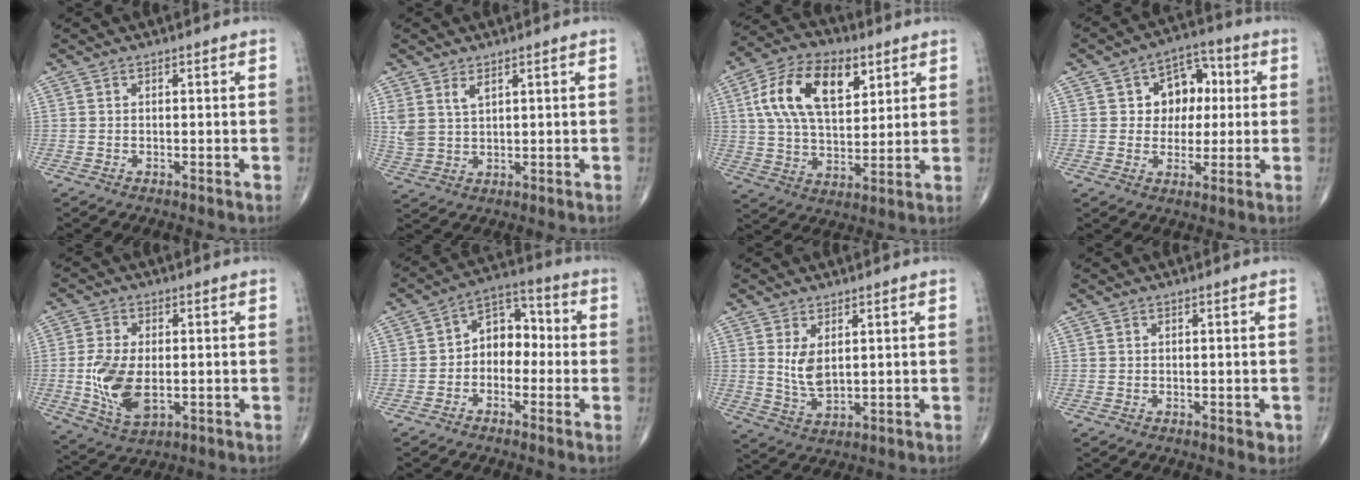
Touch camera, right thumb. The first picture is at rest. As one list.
[{"total": 4.6, "force": [2.5, 2.3, 3.1], "torque": [-0.064, -0.010, 0.061]}, {"total": 17.0, "force": [6.2, 9.5, 12.7], "torque": [-0.208, -0.005, 0.111]}, {"total": 10.1, "force": [1.7, 7.9, 6.0], "torque": [-0.032, 0.014, 0.021]}, {"total": 11.0, "force": [-1.0, 6.1, 9.1], "torque": [-0.181, -0.009, -0.010]}, {"total": 8.2, "force": [-1.1, 6.0, 5.5], "torque": [-0.051, 0.040, -0.037]}, {"total": 5.3, "force": [1.5, 2.7, 4.2], "torque": [-0.075, -0.018, 0.041]}, {"total": 1.2, "force": [-0.2, 0.7, 0.9], "torque": [-0.004, -0.001, -0.001]}]